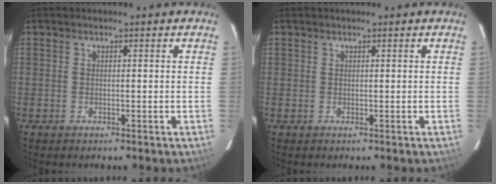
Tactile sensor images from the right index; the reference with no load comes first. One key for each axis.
{"total": 0.5, "fx": 0.1, "fy": 0.5, "fz": -0.1, "tx": 0.004, "ty": 0.003, "tz": 0.001}